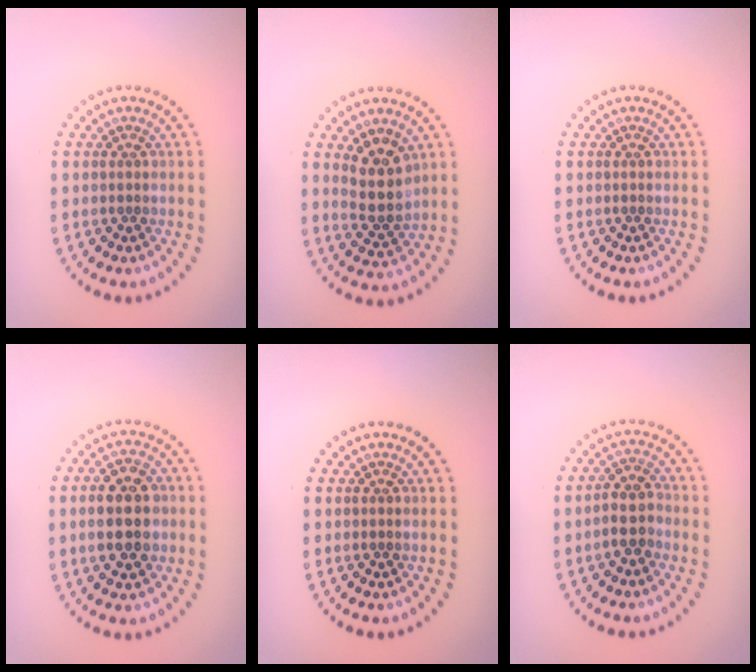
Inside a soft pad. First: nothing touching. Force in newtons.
{"total": 4.0, "press": 3.8, "slide": 1.4}
{"total": 0.0}
{"total": 5.6, "press": 5.5, "slide": 0.4}
{"total": 0.0}
{"total": 2.9, "press": 2.6, "slide": 1.2}